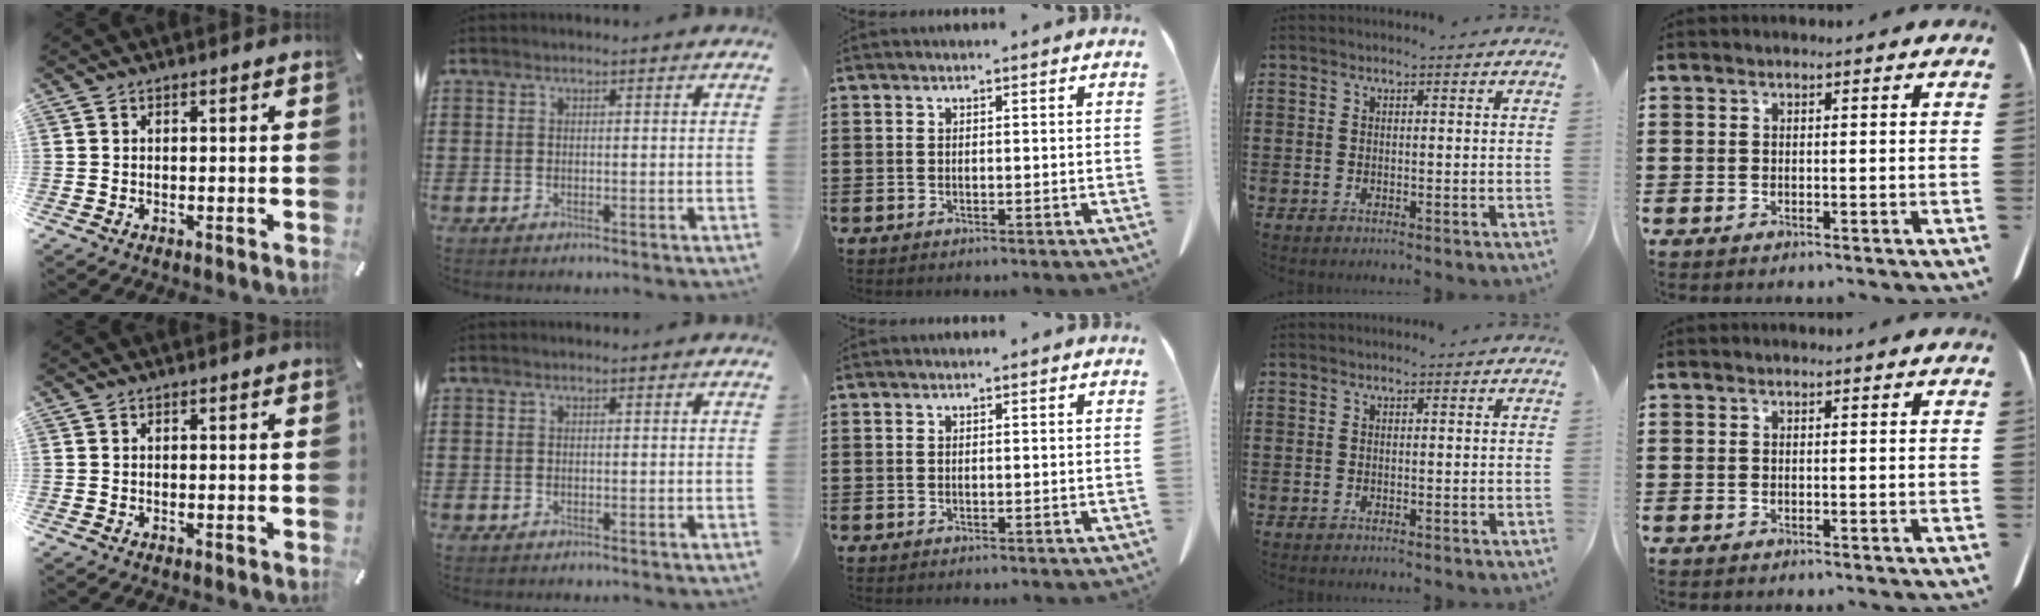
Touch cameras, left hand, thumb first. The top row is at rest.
{}